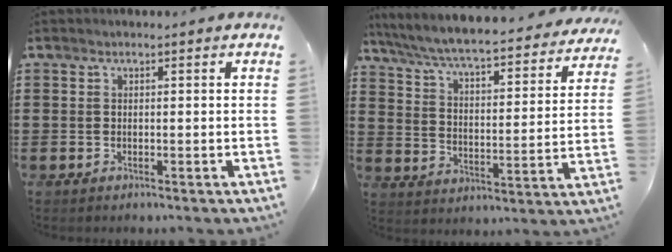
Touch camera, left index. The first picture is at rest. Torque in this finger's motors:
{"motor_torque": [2.14, 0.00, 1.05, 0.21]}